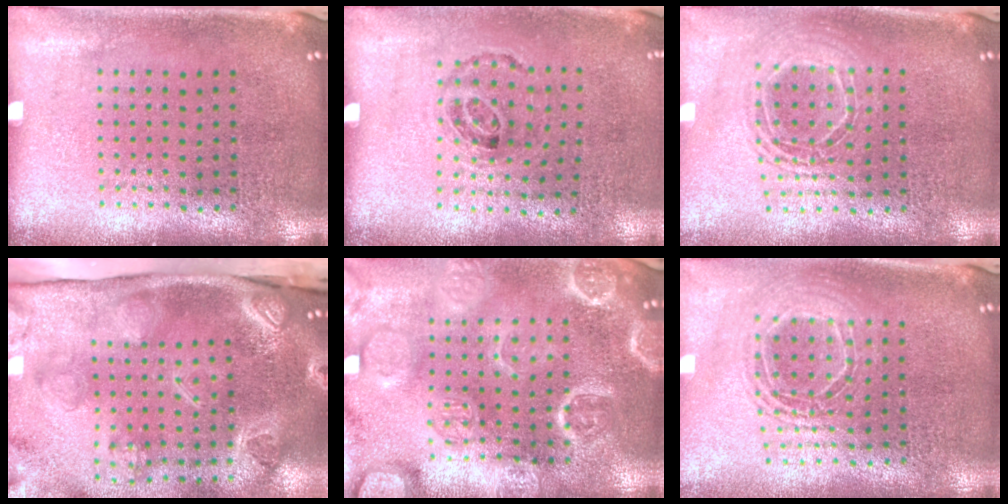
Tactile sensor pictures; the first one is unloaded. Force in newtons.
{"total": 1.0, "press": 0.6, "slide": 0.8}
{"total": 1.6, "press": 1.4, "slide": 0.8}
{"total": 4.4, "press": 3.1, "slide": 3.0}
{"total": 6.3, "press": 6.2, "slide": 0.8}
{"total": 1.5, "press": 1.3, "slide": 0.8}